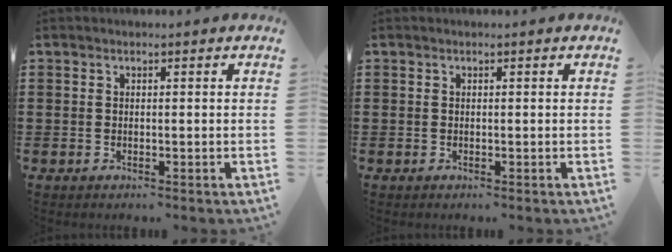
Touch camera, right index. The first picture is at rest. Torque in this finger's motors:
{"motor_torque": [0.00, 0.00, 0.02, -0.01]}